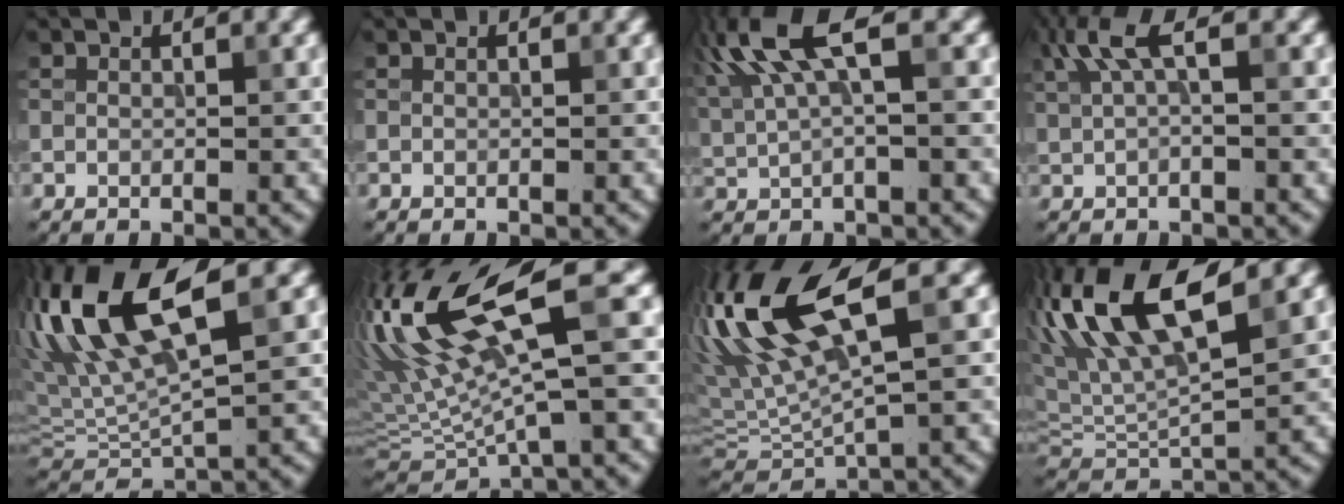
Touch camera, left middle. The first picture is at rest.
{"total": 0.0}
{"total": 6.9, "force": [3.2, 2.0, 5.8], "torque": [-0.130, 0.015, 0.065]}
{"total": 3.2, "force": [1.4, 0.8, 2.8], "torque": [-0.055, 0.003, 0.027]}
{"total": 12.1, "force": [4.4, 3.5, 10.7], "torque": [-0.224, 0.026, 0.079]}
{"total": 13.0, "force": [4.3, 2.9, 11.9], "torque": [-0.240, 0.010, 0.084]}
{"total": 12.0, "force": [4.3, 3.4, 10.7], "torque": [-0.221, 0.017, 0.081]}
{"total": 11.4, "force": [4.9, 3.3, 9.8], "torque": [-0.193, 0.023, 0.087]}